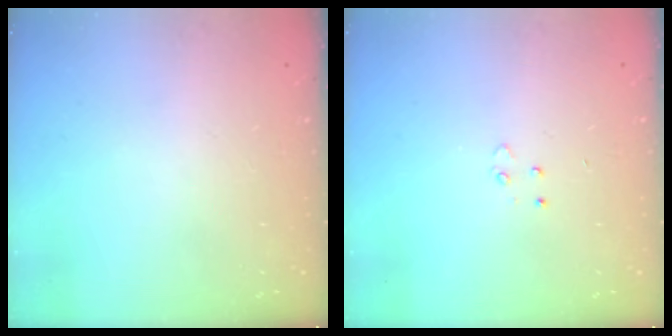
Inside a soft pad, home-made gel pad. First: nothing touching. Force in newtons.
{"total": 3.0, "press": 3.0, "slide": 0.4}